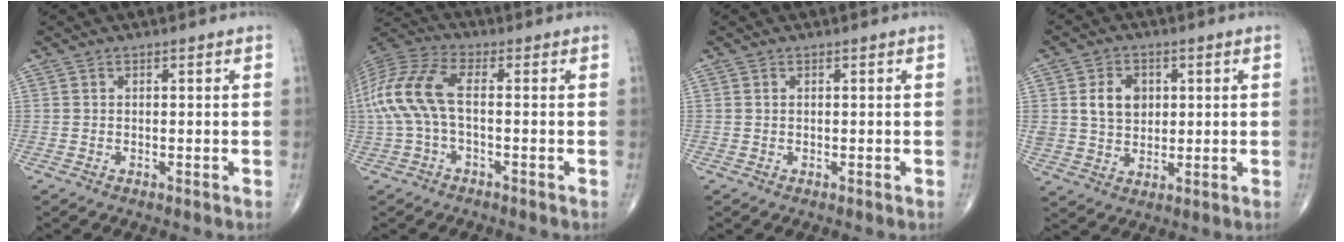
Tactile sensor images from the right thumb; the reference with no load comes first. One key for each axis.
{"total": 12.2, "fx": -0.4, "fy": 5.4, "fz": 11.0, "tx": -0.263, "ty": 0.031, "tz": -0.013}
{"total": 0.0}
{"total": 7.7, "fx": 2.0, "fy": 5.9, "fz": 4.6, "tx": -0.055, "ty": -0.009, "tz": 0.040}